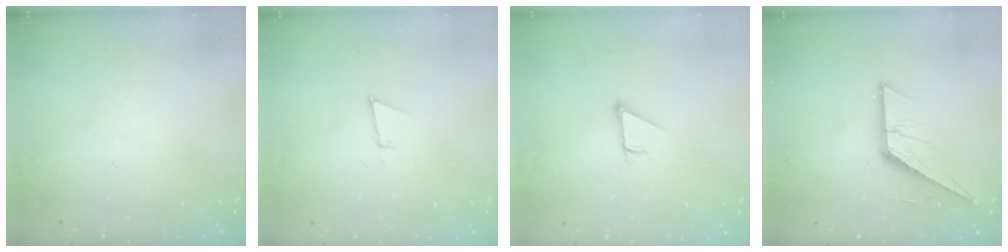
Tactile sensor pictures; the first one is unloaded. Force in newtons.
{"total": 4.3, "press": 4.2, "slide": 0.7}
{"total": 2.9, "press": 2.9, "slide": 0.1}
{"total": 12.7, "press": 12.7, "slide": 0.6}